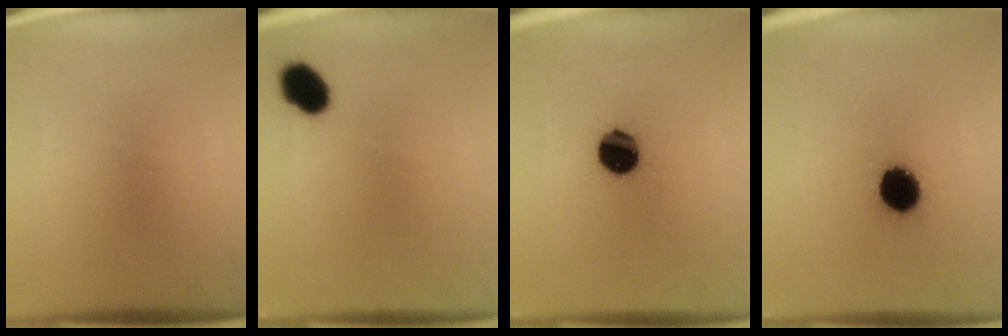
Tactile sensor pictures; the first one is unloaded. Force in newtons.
{"total": 6.6}
{"total": 11.5}
{"total": 10.5}